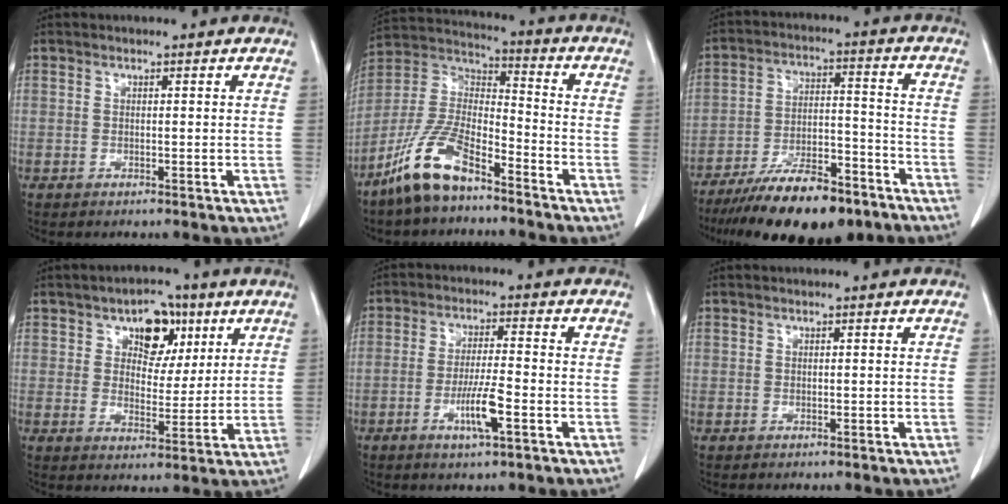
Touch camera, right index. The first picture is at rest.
{"total": 12.5, "force": [-8.9, 3.8, 8.0], "torque": [-0.180, 0.005, -0.176]}
{"total": 16.8, "force": [-12.8, 4.6, 9.9], "torque": [-0.158, 0.002, -0.212]}
{"total": 7.7, "force": [3.7, 4.8, 4.7], "torque": [-0.059, 0.015, 0.058]}
{"total": 6.2, "force": [-2.6, 0.4, 5.6], "torque": [-0.107, -0.006, -0.046]}
{"total": 0.0}